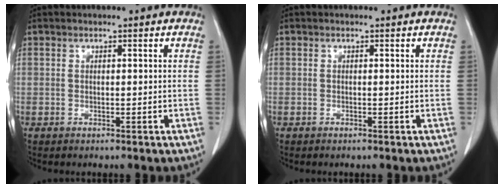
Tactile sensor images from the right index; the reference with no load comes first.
{"total": 0.0}